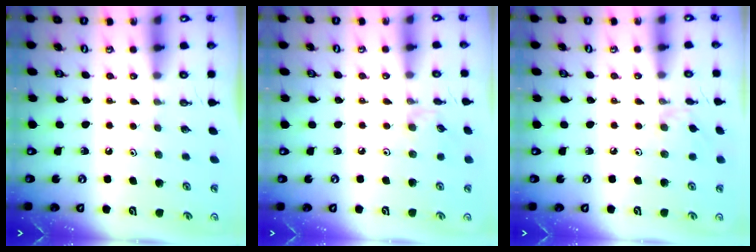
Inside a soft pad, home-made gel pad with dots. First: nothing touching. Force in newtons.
{"total": 2.4, "press": 2.4, "slide": 0.3}
{"total": 1.4, "press": 1.4, "slide": 0.4}